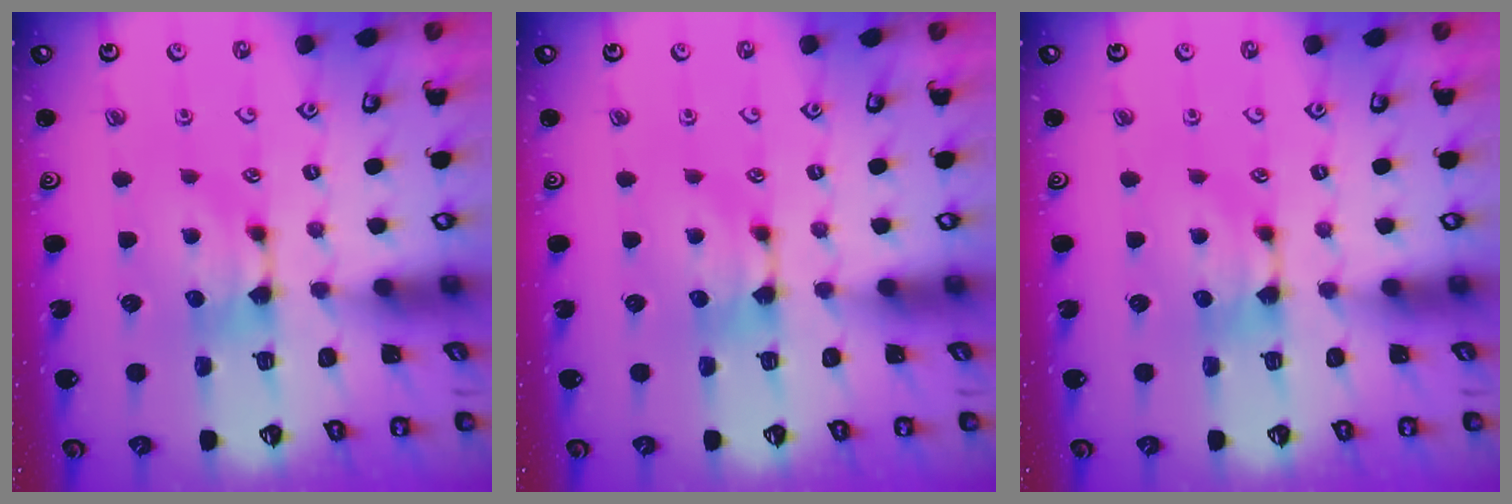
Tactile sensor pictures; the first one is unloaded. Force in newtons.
{"total": 0.0}
{"total": 0.0}